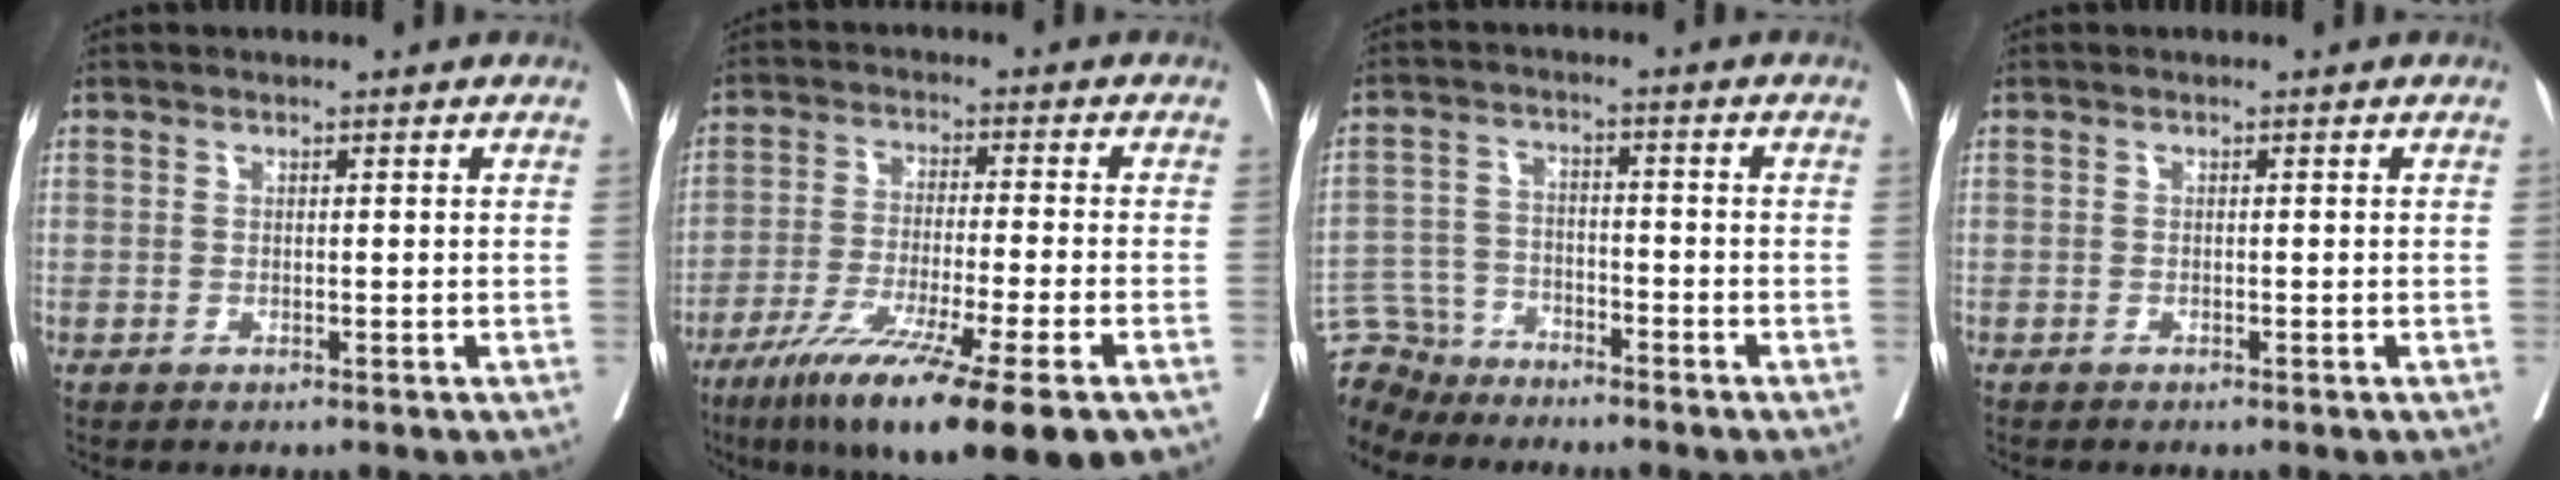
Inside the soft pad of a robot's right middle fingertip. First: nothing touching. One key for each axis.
{"total": 18.6, "fx": -11.9, "fy": 0.7, "fz": 14.3, "tx": -0.200, "ty": -0.051, "tz": -0.193}
{"total": 8.1, "fx": -7.6, "fy": 2.9, "fz": -0.2, "tx": -0.003, "ty": 0.012, "tz": -0.145}
{"total": 0.0}